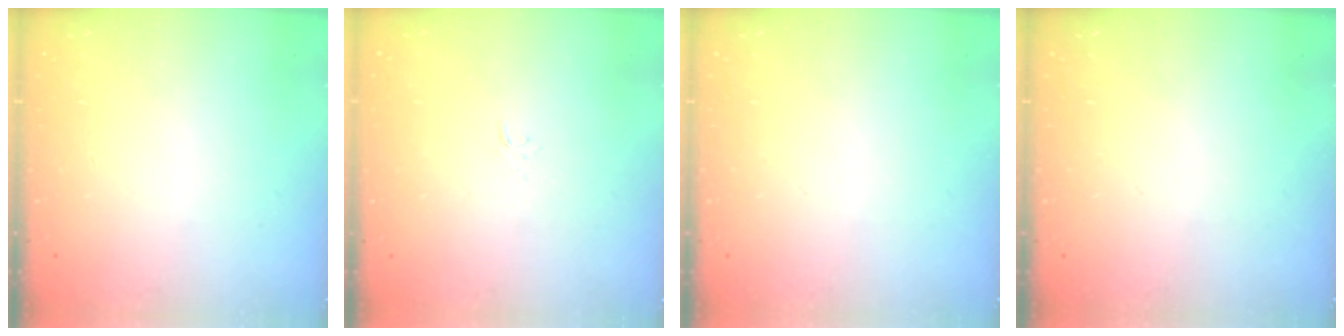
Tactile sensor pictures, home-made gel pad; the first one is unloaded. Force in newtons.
{"total": 4.0, "press": 4.0, "slide": 0.7}
{"total": 0.0}
{"total": 0.0}